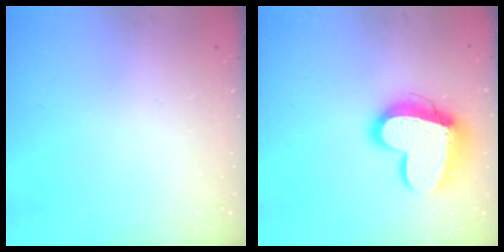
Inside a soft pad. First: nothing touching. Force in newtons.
{"total": 16.7, "press": 16.6, "slide": 1.4}